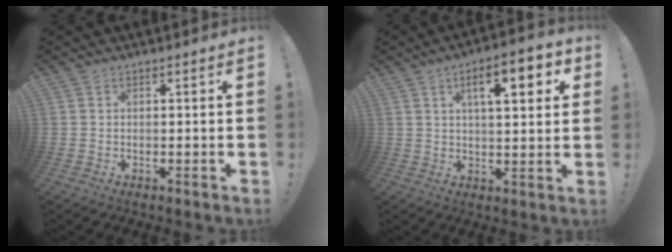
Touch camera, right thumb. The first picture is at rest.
{"total": 11.4, "force": [4.1, 3.5, 10.1], "torque": [-0.151, -0.002, 0.060]}